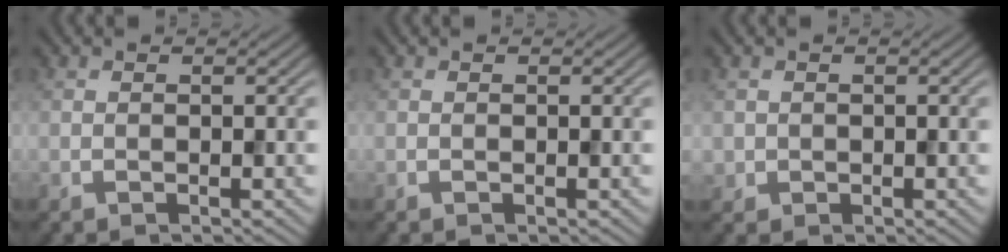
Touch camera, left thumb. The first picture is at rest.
{"total": 0.0}
{"total": 1.2, "force": [0.0, 1.2, 0.0], "torque": [-0.002, -0.005, -0.001]}